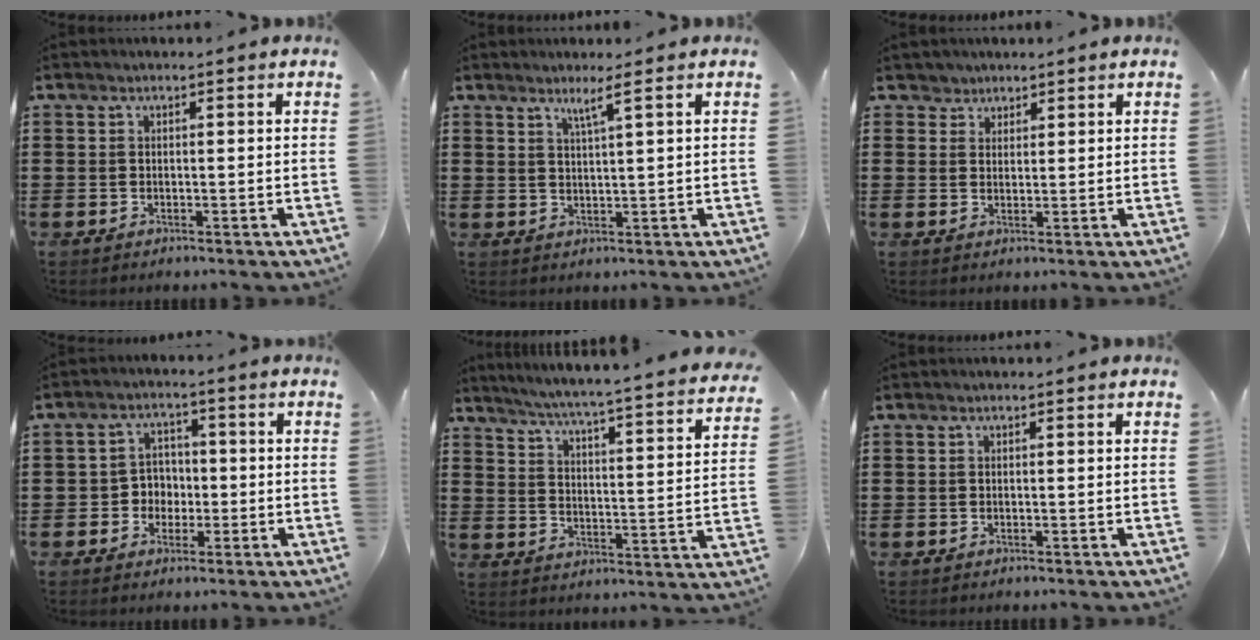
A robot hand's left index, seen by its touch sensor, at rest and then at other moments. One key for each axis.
{"total": 2.5, "fx": 1.7, "fy": -0.4, "fz": 1.8, "tx": -0.038, "ty": -0.004, "tz": 0.028}
{"total": 2.4, "fx": 1.8, "fy": 1.6, "fz": -0.2, "tx": -0.008, "ty": 0.009, "tz": 0.034}
{"total": 3.9, "fx": -1.0, "fy": 3.6, "fz": 1.1, "tx": -0.035, "ty": 0.010, "tz": -0.024}
{"total": 4.6, "fx": 4.1, "fy": -1.0, "fz": 1.9, "tx": -0.059, "ty": -0.044, "tz": 0.058}
{"total": 0.0}